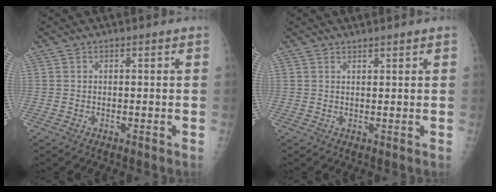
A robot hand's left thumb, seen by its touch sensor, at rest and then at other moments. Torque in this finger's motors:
{"motor_torque": [0.00, 0.12, -0.39, -0.11, -0.01]}